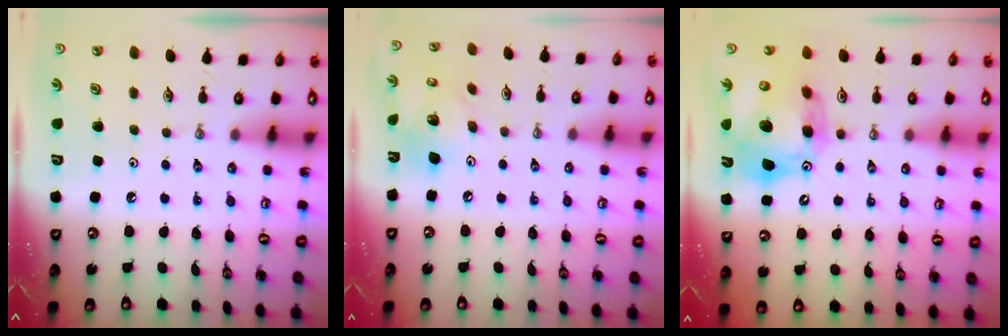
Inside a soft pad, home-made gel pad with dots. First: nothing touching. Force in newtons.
{"total": 11.9, "press": 11.8, "slide": 1.1}
{"total": 17.4, "press": 17.2, "slide": 2.7}